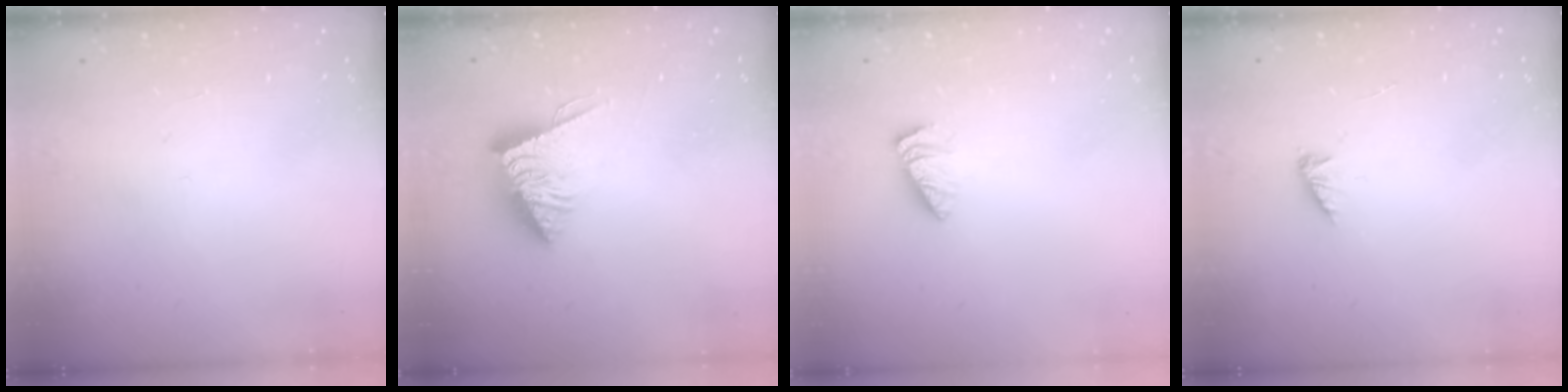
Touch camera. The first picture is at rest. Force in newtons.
{"total": 6.3, "press": 6.2, "slide": 0.5}
{"total": 1.3, "press": 1.3, "slide": 0.2}
{"total": 2.0, "press": 2.0, "slide": 0.3}